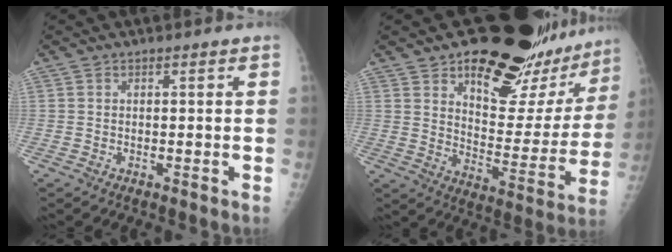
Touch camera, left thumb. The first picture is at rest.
{"total": 25.0, "force": [17.5, 10.1, 14.8], "torque": [-0.154, -0.098, 0.244]}